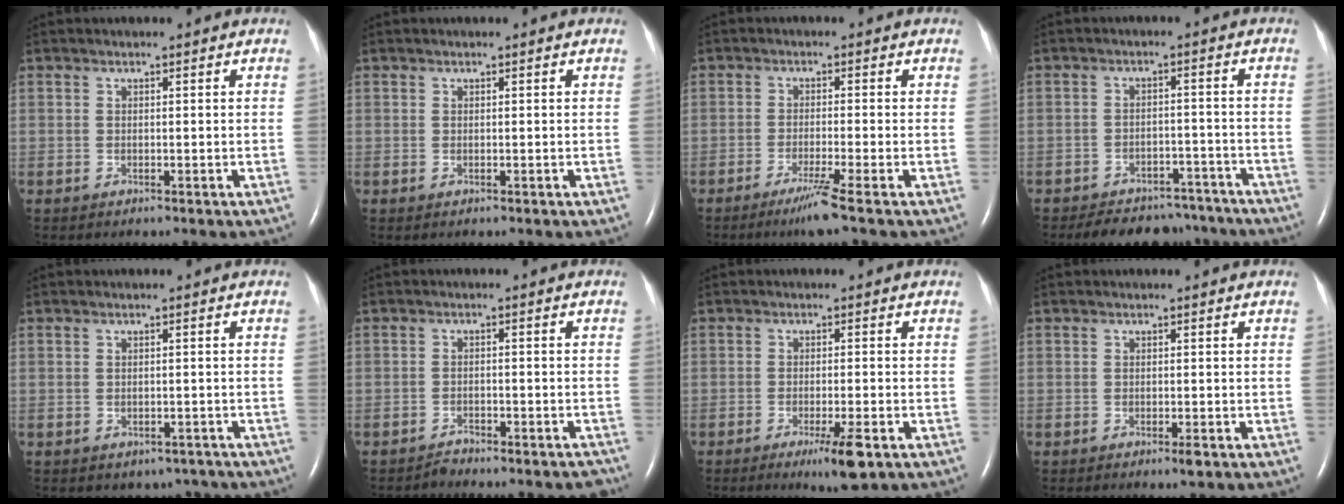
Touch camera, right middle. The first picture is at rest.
{"total": 0.0}
{"total": 4.1, "force": [-2.8, -1.3, 2.8], "torque": [-0.057, -0.013, -0.056]}
{"total": 12.5, "force": [-10.8, 5.4, 3.1], "torque": [-0.044, 0.011, -0.133]}
{"total": 3.1, "force": [-2.3, 2.0, 0.4], "torque": [-0.001, 0.011, -0.026]}
{"total": 3.5, "force": [-3.3, 0.8, 0.2], "torque": [0.012, 0.003, -0.047]}
{"total": 4.9, "force": [-2.6, 0.3, 4.2], "torque": [-0.070, -0.013, -0.039]}
{"total": 0.9, "force": [-0.5, 0.0, 0.7], "torque": [-0.015, -0.003, -0.007]}